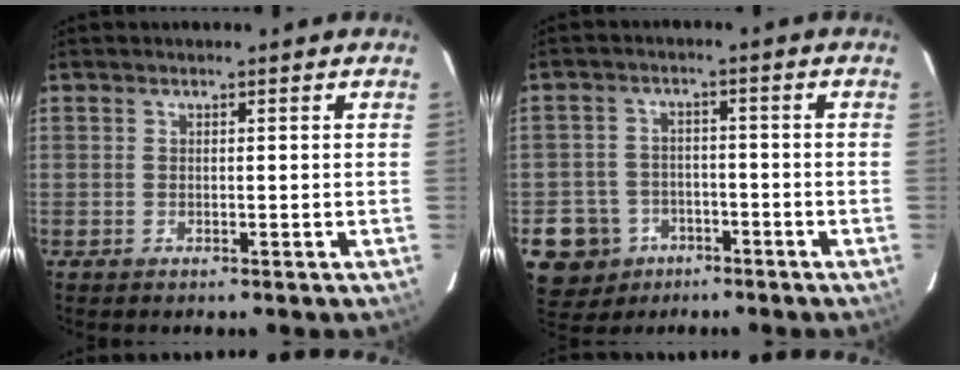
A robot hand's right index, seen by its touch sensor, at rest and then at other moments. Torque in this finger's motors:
{"motor_torque": [-0.03, -0.18, -0.72, -0.21]}